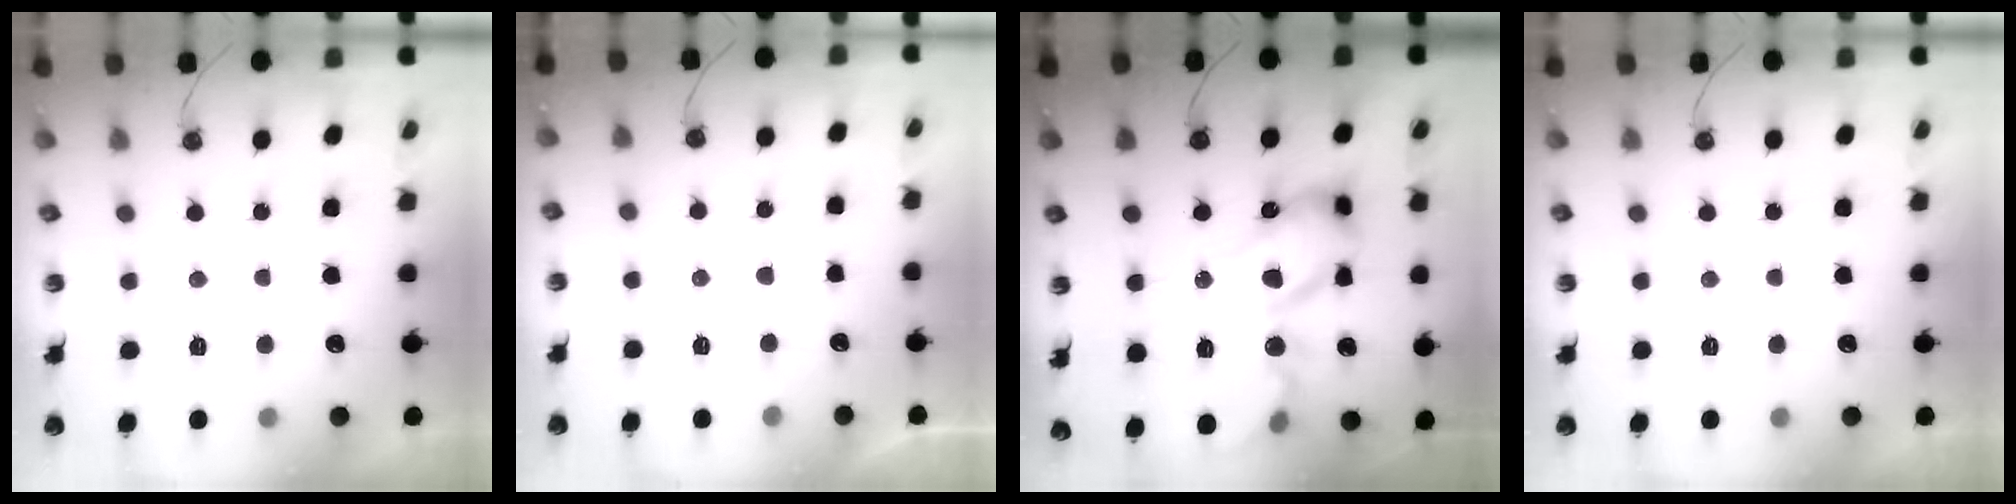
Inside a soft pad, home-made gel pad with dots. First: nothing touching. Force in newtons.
{"total": 1.5, "press": 1.4, "slide": 0.4}
{"total": 21.1, "press": 21.0, "slide": 2.3}
{"total": 0.0}